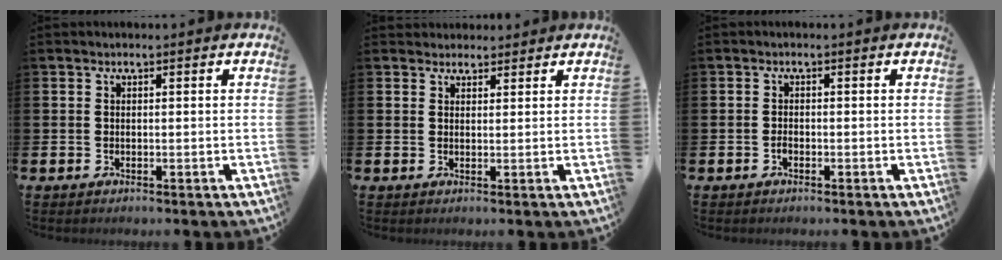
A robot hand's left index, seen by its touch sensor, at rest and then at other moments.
{"total": 2.4, "force": [2.3, 0.9, -0.2], "torque": [0.009, -0.007, 0.041]}
{"total": 1.0, "force": [-0.6, 0.6, 0.5], "torque": [-0.011, -0.001, -0.012]}